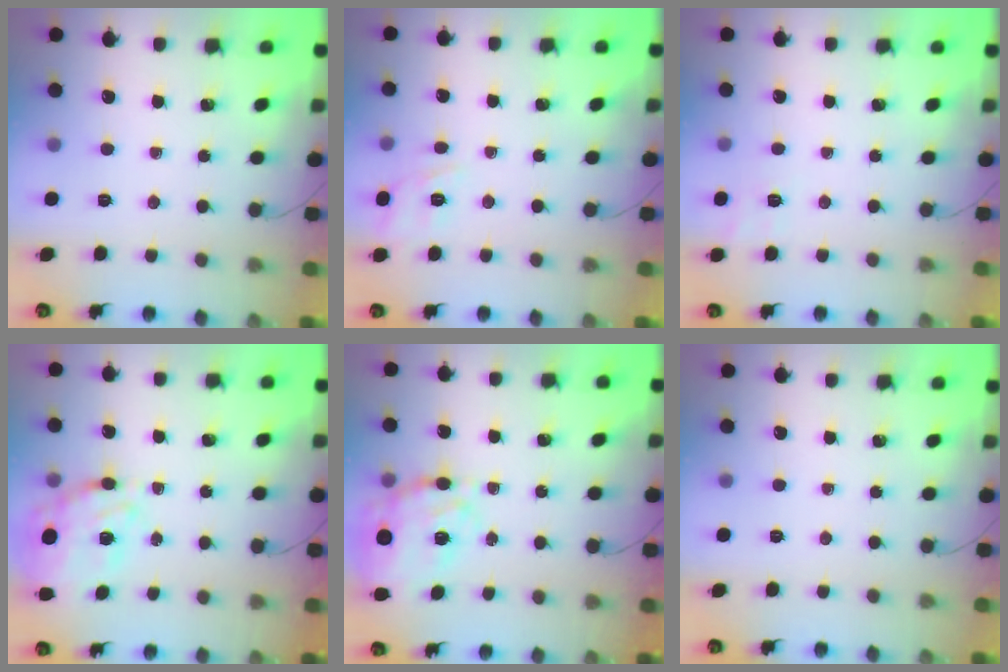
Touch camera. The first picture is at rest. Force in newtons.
{"total": 2.8, "press": 2.2, "slide": 1.7}
{"total": 5.4, "press": 5.1, "slide": 1.7}
{"total": 12.0, "press": 11.3, "slide": 4.0}
{"total": 15.4, "press": 14.6, "slide": 4.8}
{"total": 0.0}